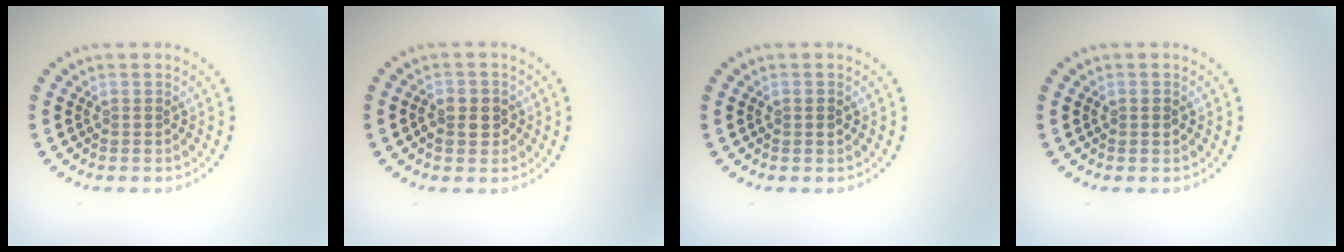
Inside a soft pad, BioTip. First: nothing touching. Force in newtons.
{"total": 2.6, "press": 2.5, "slide": 0.5}
{"total": 1.0, "press": 1.0, "slide": 0.1}
{"total": 1.0, "press": 1.0, "slide": 0.1}